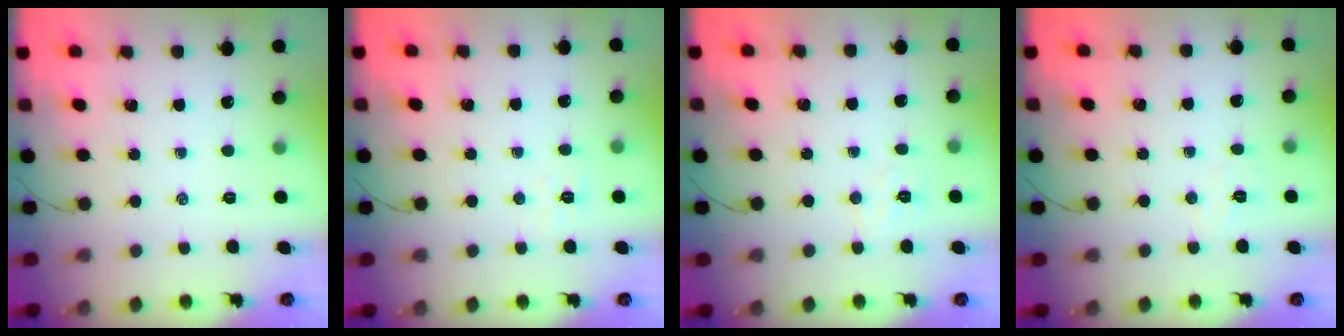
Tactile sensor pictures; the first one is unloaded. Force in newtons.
{"total": 3.6, "press": 3.5, "slide": 1.0}
{"total": 4.7, "press": 4.6, "slide": 0.9}
{"total": 3.2, "press": 3.1, "slide": 0.8}